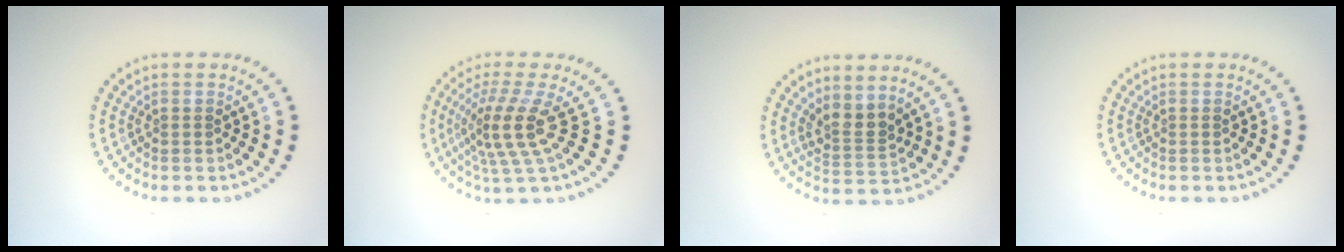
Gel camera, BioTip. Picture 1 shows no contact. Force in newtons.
{"total": 4.5, "press": 3.2, "slide": 3.1}
{"total": 2.5, "press": 1.8, "slide": 1.8}
{"total": 0.0}